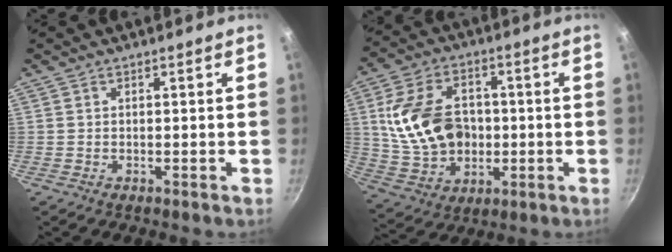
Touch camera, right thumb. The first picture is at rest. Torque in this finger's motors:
{"motor_torque": [0.23, 0.33, 1.18, 0.41, 0.15]}